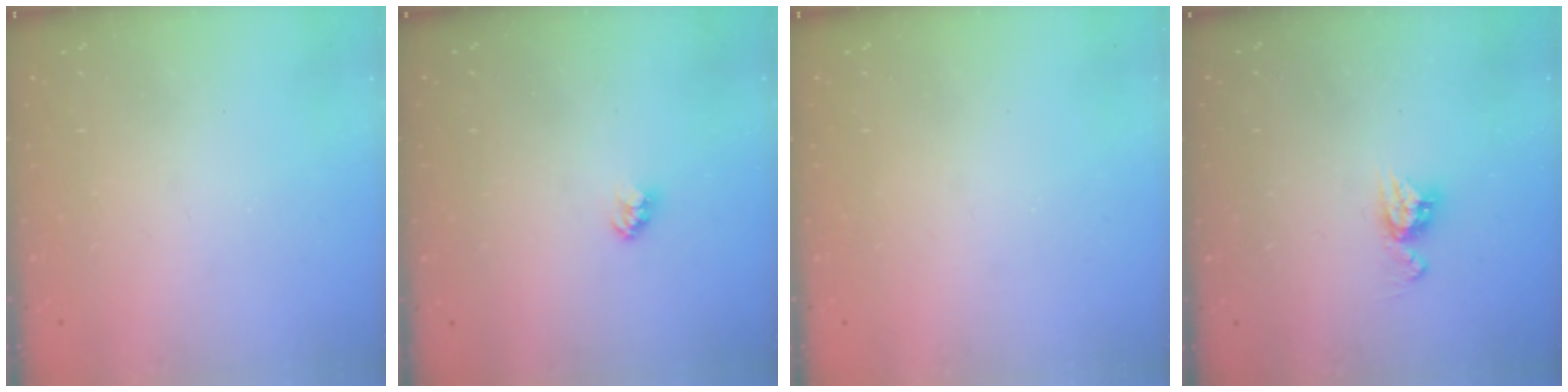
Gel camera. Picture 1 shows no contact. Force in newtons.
{"total": 2.4, "press": 2.4, "slide": 0.1}
{"total": 0.0}
{"total": 6.8, "press": 6.8, "slide": 0.5}